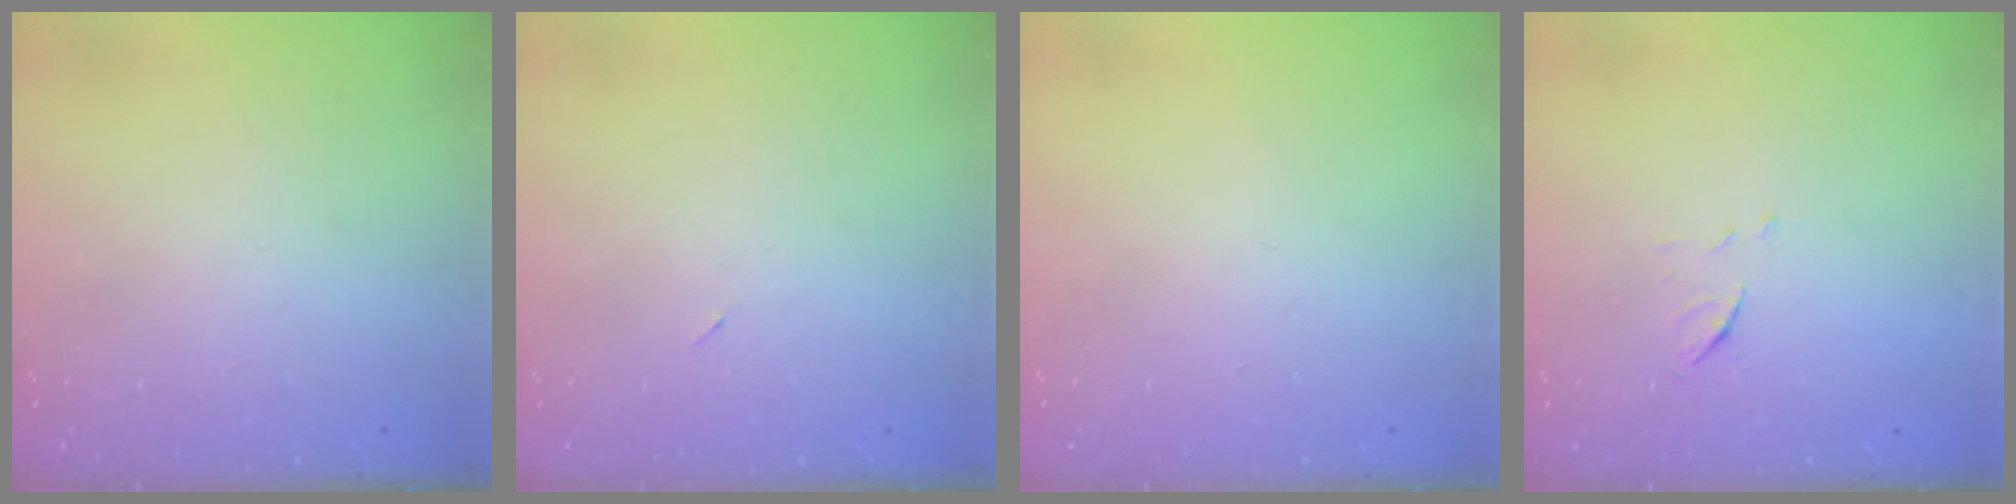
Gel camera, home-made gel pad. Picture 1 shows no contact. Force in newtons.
{"total": 2.3, "press": 1.9, "slide": 1.2}
{"total": 0.0}
{"total": 6.3, "press": 6.3, "slide": 0.6}